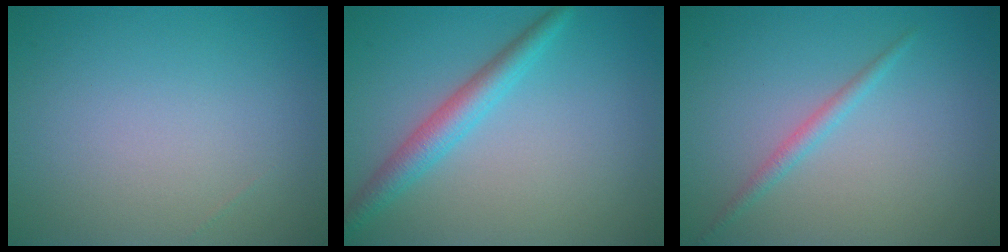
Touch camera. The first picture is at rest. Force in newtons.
{"total": 3.2, "press": 3.2, "slide": 0.1}
{"total": 1.3, "press": 1.3, "slide": 0.1}